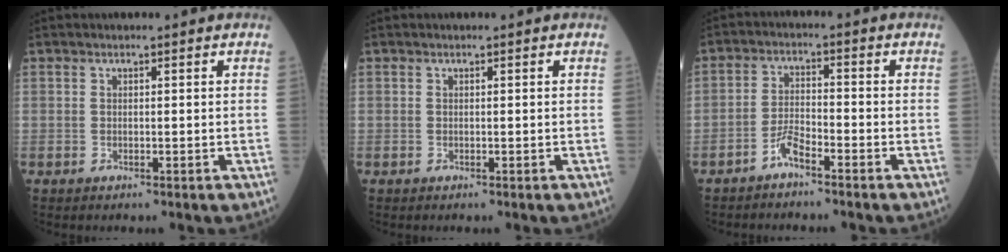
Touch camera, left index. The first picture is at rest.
{"total": 0.0}
{"total": 3.6, "force": [-2.8, 0.5, 2.1], "torque": [-0.044, 0.000, -0.057]}